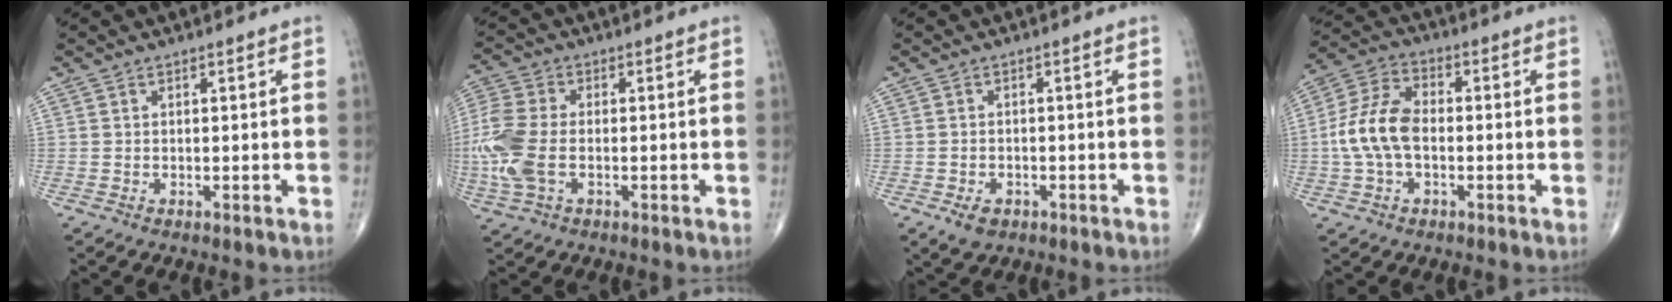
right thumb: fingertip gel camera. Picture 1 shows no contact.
{"total": 11.6, "force": [-2.0, 6.7, 9.3], "torque": [-0.241, 0.007, -0.041]}
{"total": 3.2, "force": [-1.6, 2.2, 1.8], "torque": [-0.026, 0.001, -0.020]}
{"total": 10.8, "force": [-1.0, 6.4, 8.5], "torque": [-0.177, 0.030, -0.027]}